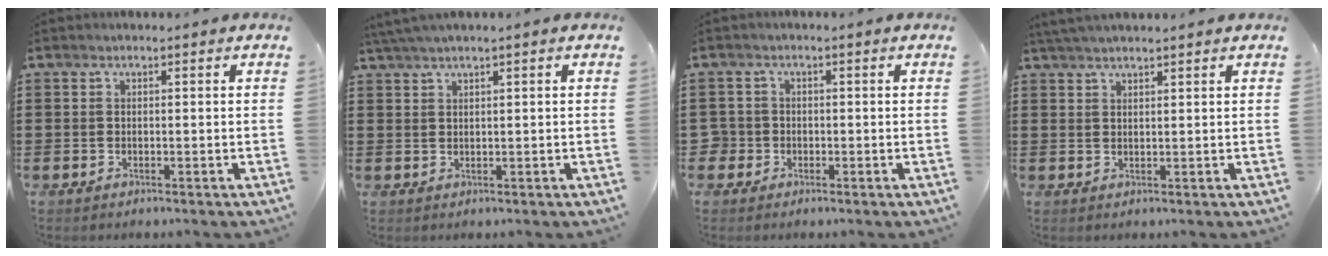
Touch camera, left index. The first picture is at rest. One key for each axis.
{"total": 1.4, "fx": 0.8, "fy": -0.3, "fz": 1.1, "tx": -0.019, "ty": -0.003, "tz": 0.016}
{"total": 2.1, "fx": -0.8, "fy": 1.9, "fz": 0.2, "tx": -0.021, "ty": 0.001, "tz": -0.024}
{"total": 2.0, "fx": 1.8, "fy": -0.1, "fz": 0.7, "tx": -0.018, "ty": 0.001, "tz": 0.035}